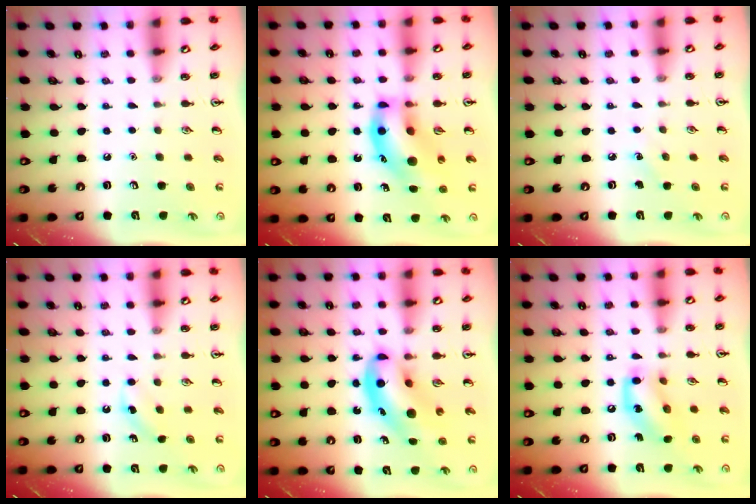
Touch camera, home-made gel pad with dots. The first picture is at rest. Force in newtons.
{"total": 16.3, "press": 15.9, "slide": 3.6}
{"total": 3.0, "press": 2.8, "slide": 1.1}
{"total": 2.6, "press": 2.4, "slide": 0.8}
{"total": 10.6, "press": 10.2, "slide": 2.9}
{"total": 12.7, "press": 12.5, "slide": 2.2}